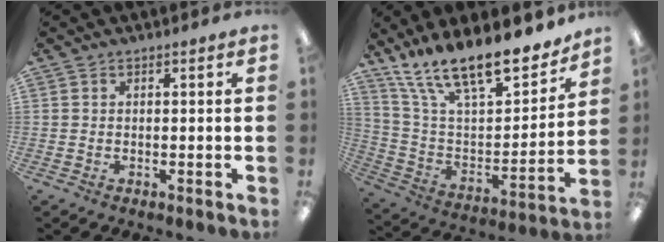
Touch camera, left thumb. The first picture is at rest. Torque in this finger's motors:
{"motor_torque": [0.35, 0.29, 1.36, -1.42, 0.13]}